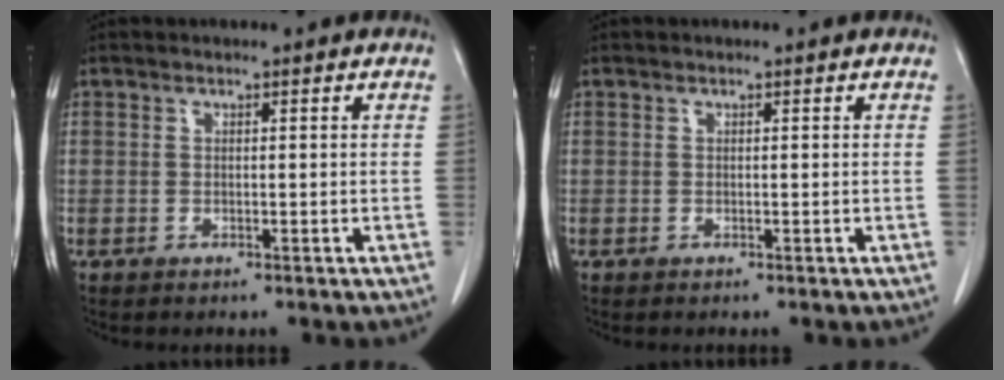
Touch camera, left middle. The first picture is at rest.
{"total": 0.0}